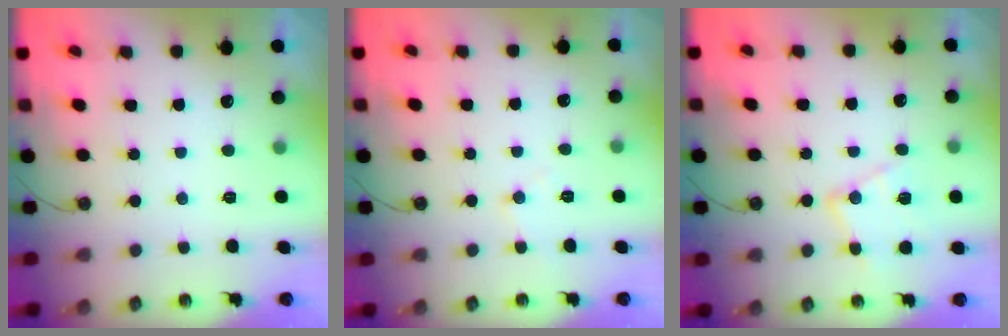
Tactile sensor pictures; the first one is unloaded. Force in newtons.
{"total": 5.7, "press": 5.7, "slide": 0.6}
{"total": 12.7, "press": 12.6, "slide": 0.9}